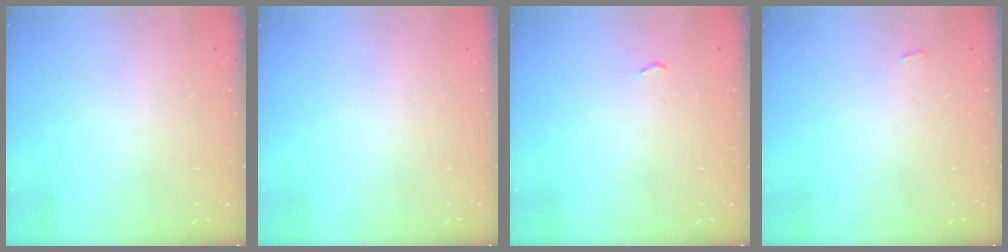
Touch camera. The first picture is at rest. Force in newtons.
{"total": 0.0}
{"total": 2.6, "press": 2.0, "slide": 1.7}
{"total": 2.2, "press": 2.2, "slide": 0.3}